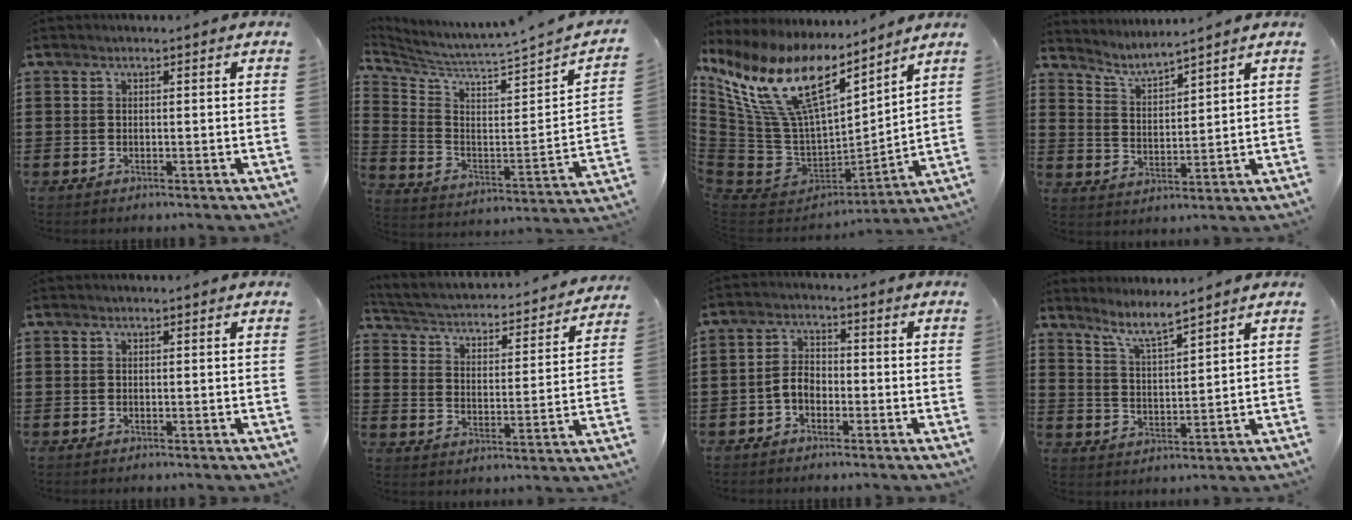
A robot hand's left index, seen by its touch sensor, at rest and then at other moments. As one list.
[{"total": 3.3, "force": [2.9, -1.1, 1.1], "torque": [-0.045, -0.057, 0.039]}, {"total": 16.3, "force": [9.2, 6.7, 11.6], "torque": [-0.284, -0.058, 0.158]}, {"total": 4.0, "force": [3.8, -0.2, 1.1], "torque": [-0.039, -0.021, 0.063]}, {"total": 0.0}, {"total": 1.9, "force": [1.8, 0.5, 0.6], "torque": [-0.030, -0.025, 0.017]}, {"total": 3.5, "force": [-1.5, 2.2, 2.2], "torque": [-0.058, 0.004, -0.034]}, {"total": 5.5, "force": [4.8, -0.2, 2.6], "torque": [-0.068, -0.021, 0.083]}]